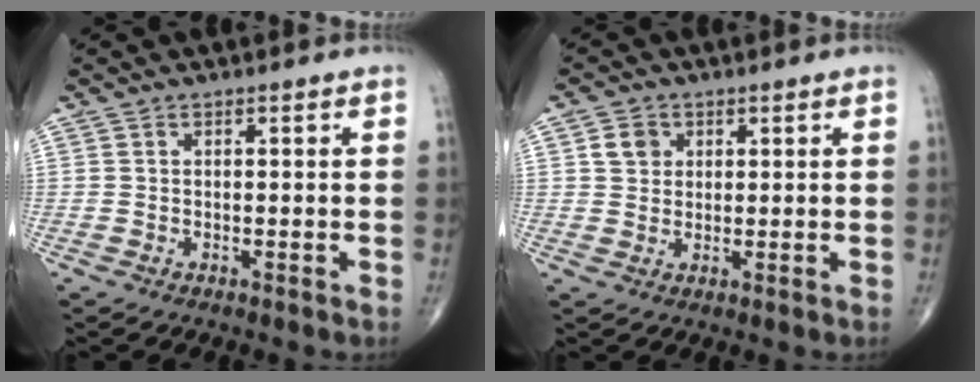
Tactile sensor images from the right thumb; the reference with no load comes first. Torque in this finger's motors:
{"motor_torque": [-0.24, 0.23, 0.07, 0.04, 0.02]}